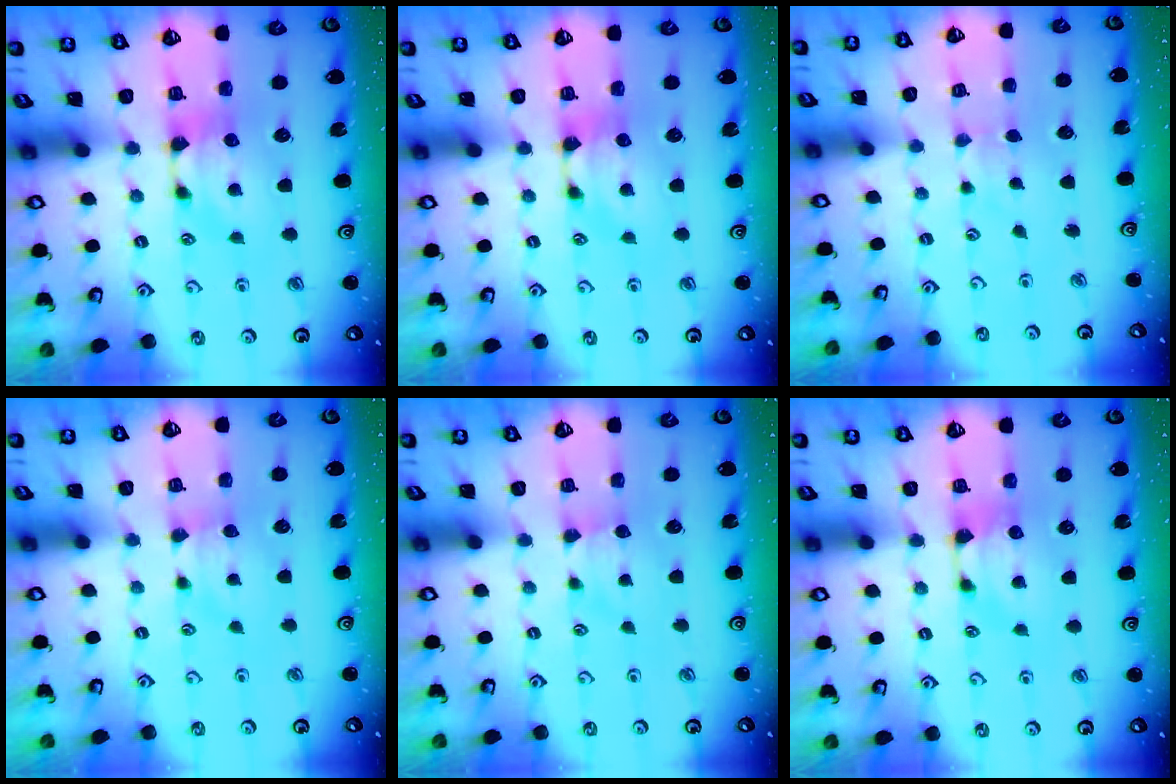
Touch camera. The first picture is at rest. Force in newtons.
{"total": 0.0}
{"total": 2.4, "press": 2.4, "slide": 0.1}
{"total": 1.8, "press": 1.7, "slide": 0.6}
{"total": 1.6, "press": 1.5, "slide": 0.4}
{"total": 0.5, "press": 0.2, "slide": 0.5}